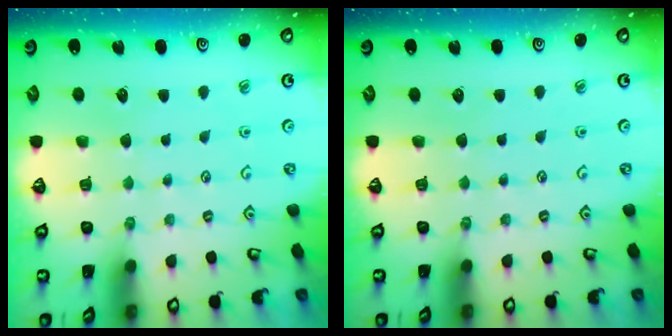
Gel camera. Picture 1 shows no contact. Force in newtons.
{"total": 0.0}